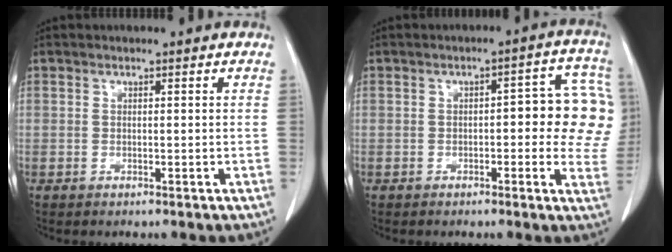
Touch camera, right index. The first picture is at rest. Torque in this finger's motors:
{"motor_torque": [0.29, 0.05, 0.14, 0.04]}